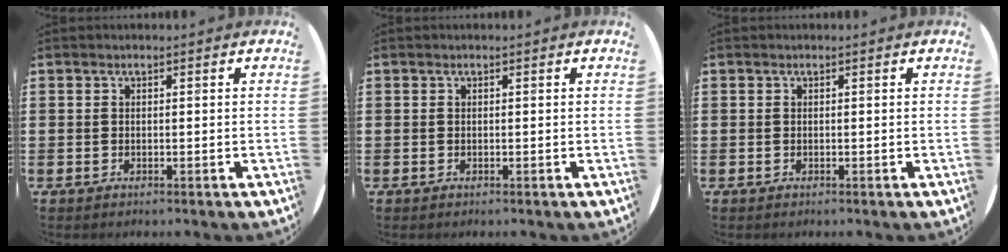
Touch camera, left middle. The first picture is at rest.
{"total": 0.0}
{"total": 0.0}